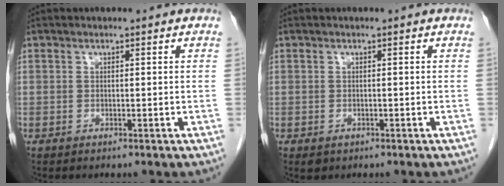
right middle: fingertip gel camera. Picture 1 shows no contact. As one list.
[{"total": 0.9, "force": [-0.4, 0.7, 0.4], "torque": [-0.007, 0.001, 0.000]}]